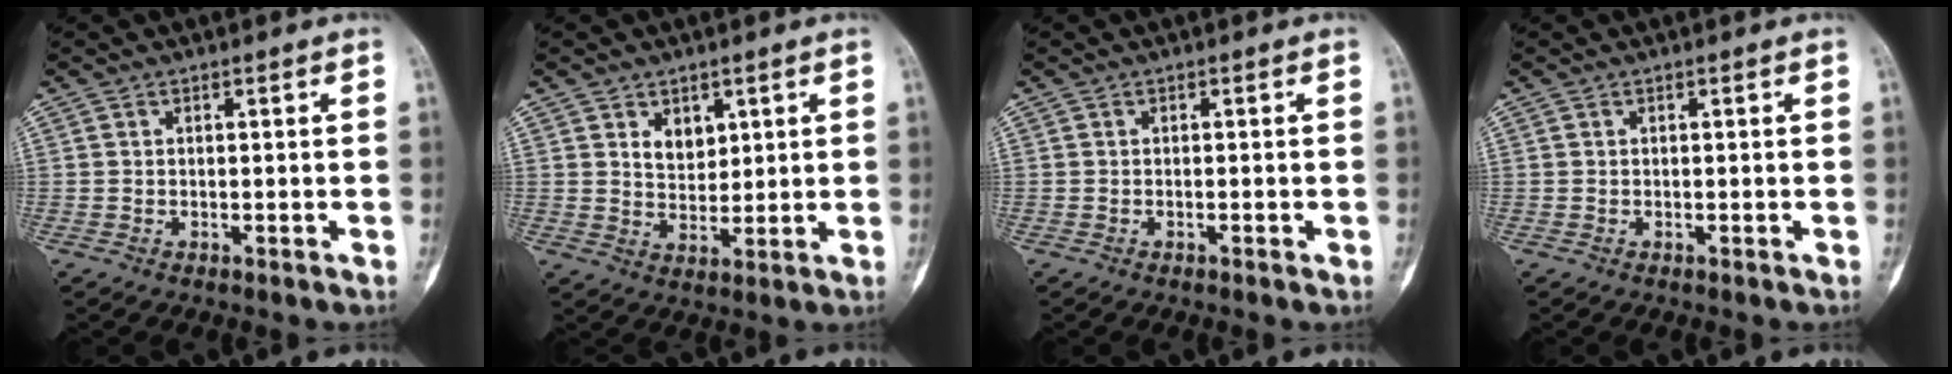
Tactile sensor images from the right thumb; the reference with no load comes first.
{"total": 4.7, "force": [2.2, 3.3, 2.6], "torque": [-0.020, -0.018, 0.043]}
{"total": 0.5, "force": [-0.3, 0.1, 0.4], "torque": [-0.008, 0.000, -0.005]}
{"total": 0.0}